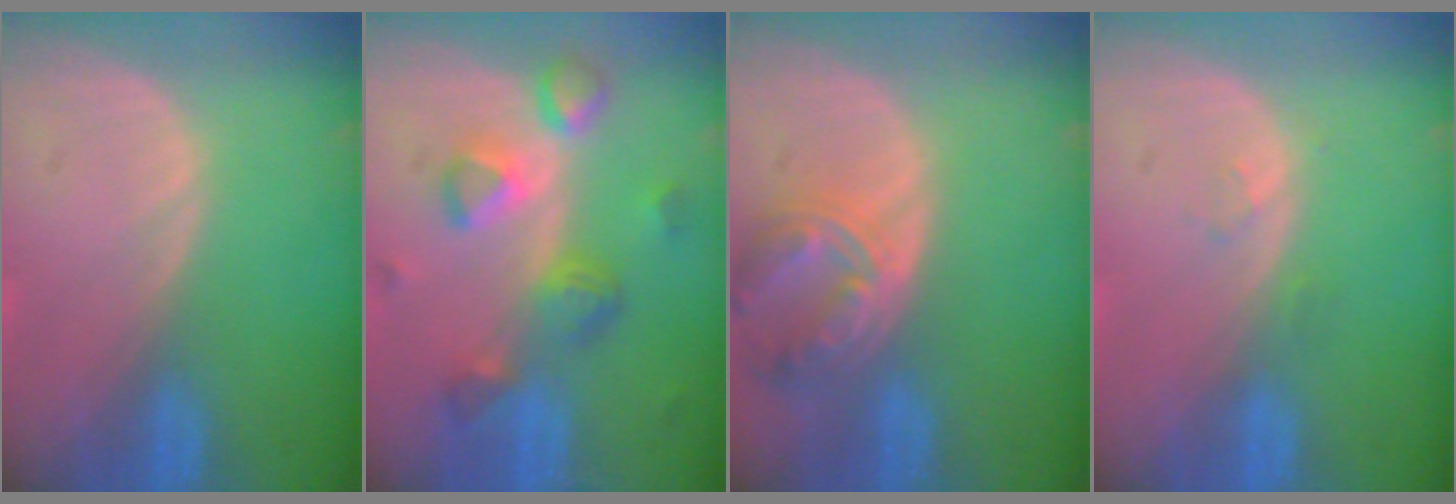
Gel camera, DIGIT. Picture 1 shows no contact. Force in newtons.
{"total": 8.0, "press": 7.2, "slide": 3.5}
{"total": 8.0, "press": 7.0, "slide": 3.9}
{"total": 1.1, "press": 1.0, "slide": 0.1}